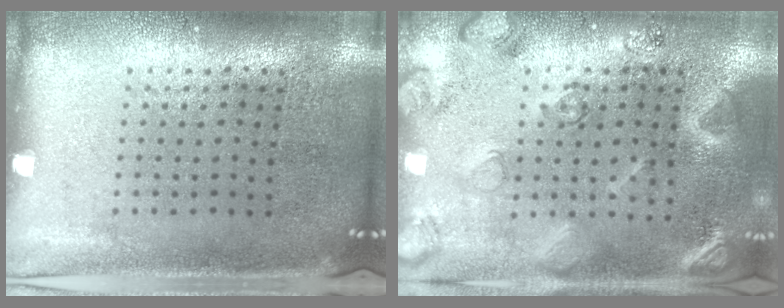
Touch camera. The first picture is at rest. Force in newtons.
{"total": 2.3, "press": 2.2, "slide": 0.4}